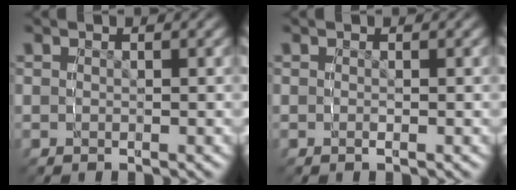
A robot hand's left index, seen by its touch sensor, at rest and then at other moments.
{"total": 0.0}